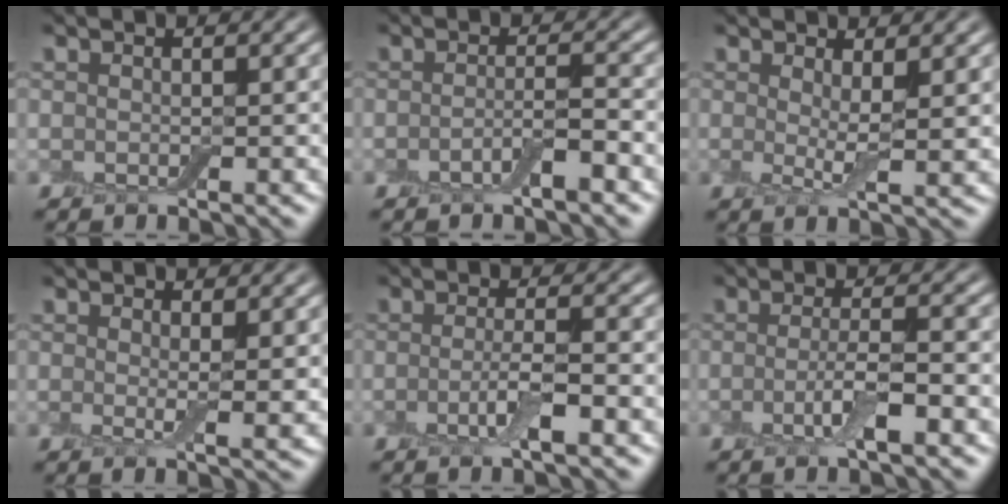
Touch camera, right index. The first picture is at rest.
{"total": 2.2, "force": [-1.1, 0.4, 1.9], "torque": [-0.034, 0.006, -0.026]}
{"total": 2.7, "force": [1.0, 0.5, 2.4], "torque": [-0.044, -0.013, 0.018]}
{"total": 2.0, "force": [0.6, 0.3, 1.9], "torque": [-0.030, -0.012, 0.011]}
{"total": 3.0, "force": [-0.9, 0.6, 2.8], "torque": [-0.055, -0.001, -0.022]}
{"total": 3.4, "force": [-1.0, 0.7, 3.2], "torque": [-0.062, -0.001, -0.024]}